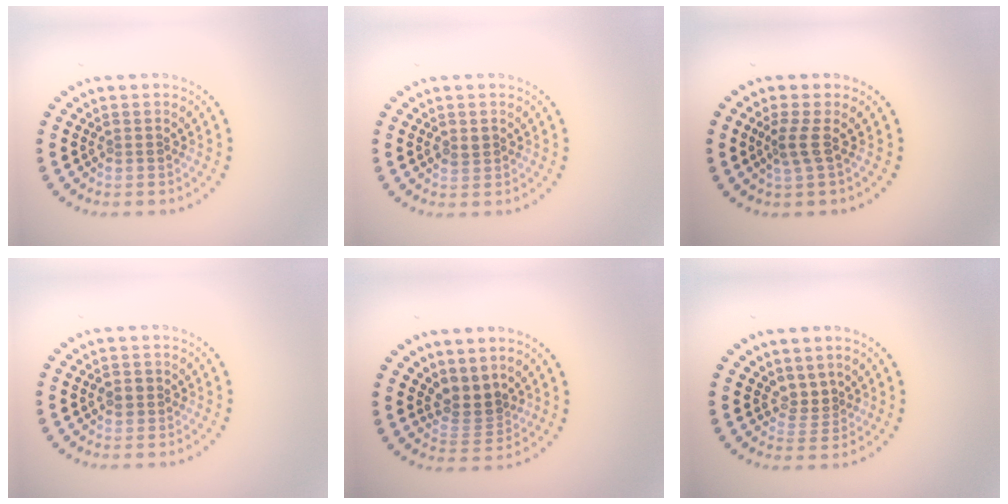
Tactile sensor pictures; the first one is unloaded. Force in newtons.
{"total": 0.9, "press": 0.8, "slide": 0.3}
{"total": 2.0, "press": 1.3, "slide": 1.5}
{"total": 1.2, "press": 1.2, "slide": 0.4}
{"total": 2.7, "press": 2.1, "slide": 1.7}
{"total": 1.8, "press": 1.1, "slide": 1.4}